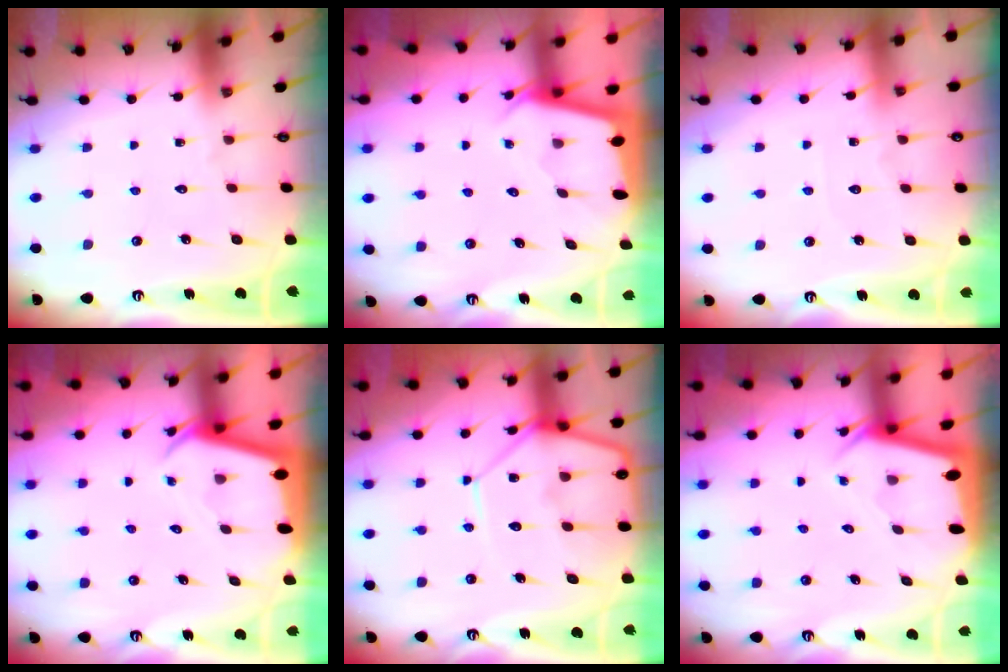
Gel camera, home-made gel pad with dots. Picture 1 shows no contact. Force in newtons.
{"total": 2.0, "press": 2.0, "slide": 0.3}
{"total": 4.1, "press": 4.1, "slide": 0.5}
{"total": 2.5, "press": 2.5, "slide": 0.3}
{"total": 10.9, "press": 10.8, "slide": 1.3}
{"total": 2.4, "press": 2.4, "slide": 0.1}